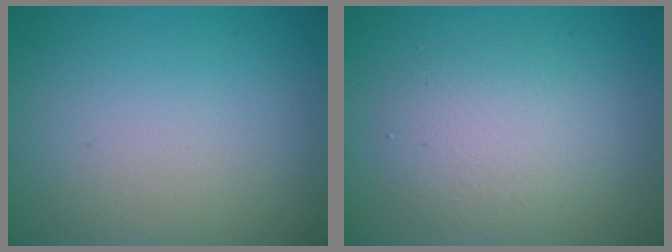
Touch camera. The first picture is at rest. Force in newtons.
{"total": 3.7, "press": 3.6, "slide": 0.3}